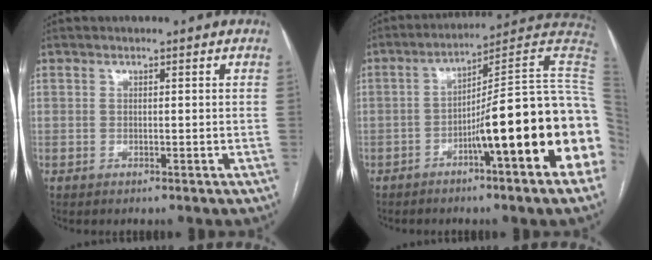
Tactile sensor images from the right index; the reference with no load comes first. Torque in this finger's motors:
{"motor_torque": [1.79, -0.35, 1.05, 0.21]}